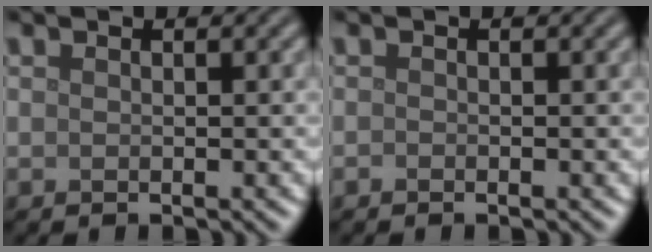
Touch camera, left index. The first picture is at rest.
{"total": 0.0}